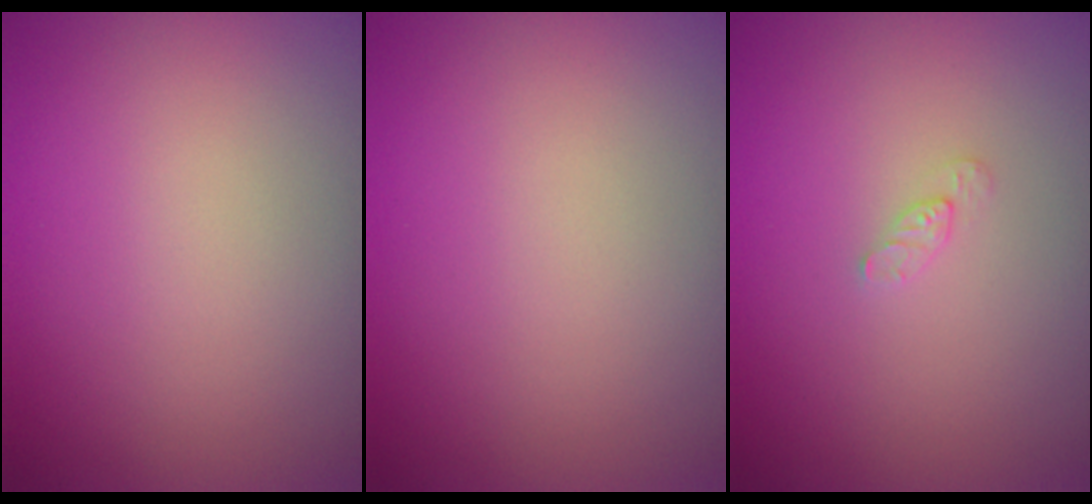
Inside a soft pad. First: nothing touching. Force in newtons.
{"total": 0.0}
{"total": 0.9, "press": 0.8, "slide": 0.2}